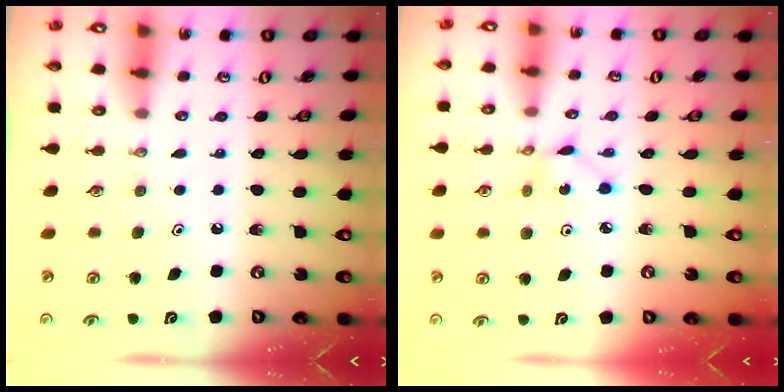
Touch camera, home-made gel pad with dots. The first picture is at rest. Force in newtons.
{"total": 2.0, "press": 1.9, "slide": 0.2}